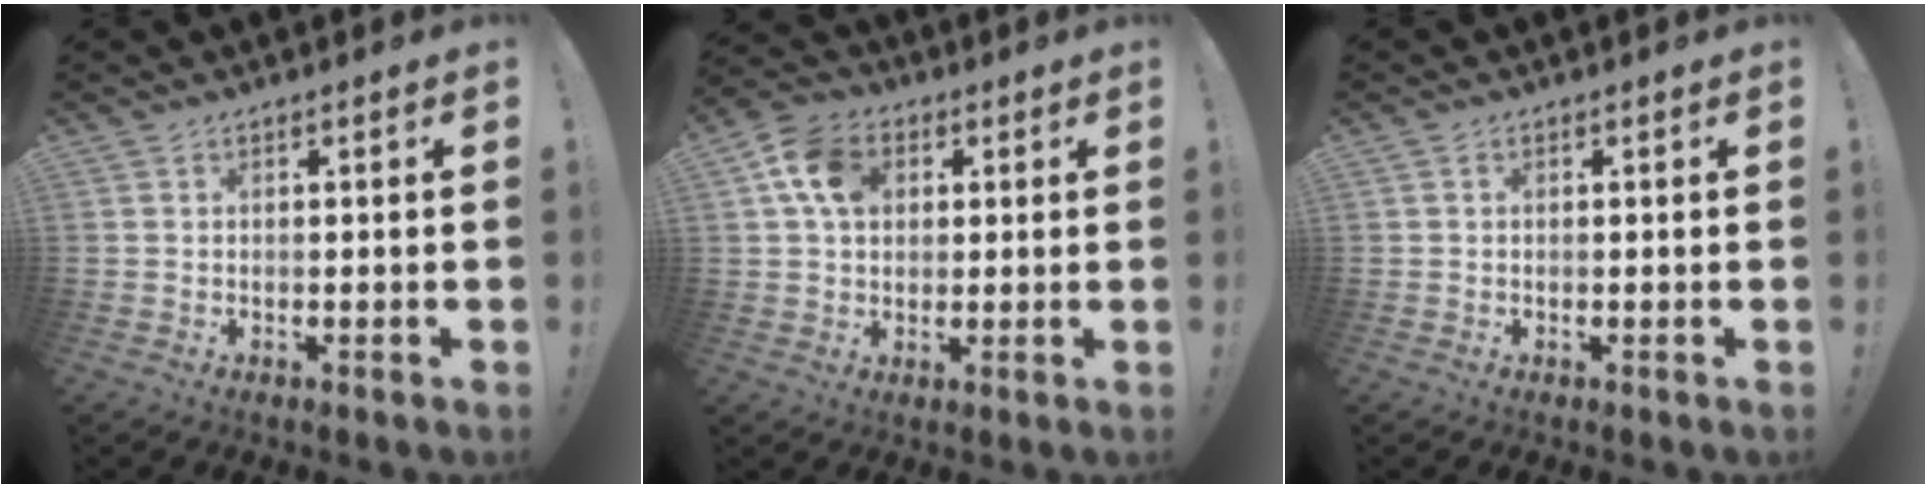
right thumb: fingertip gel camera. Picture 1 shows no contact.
{"total": 10.9, "force": [3.5, 8.3, 6.2], "torque": [-0.105, 0.001, 0.067]}
{"total": 0.0}